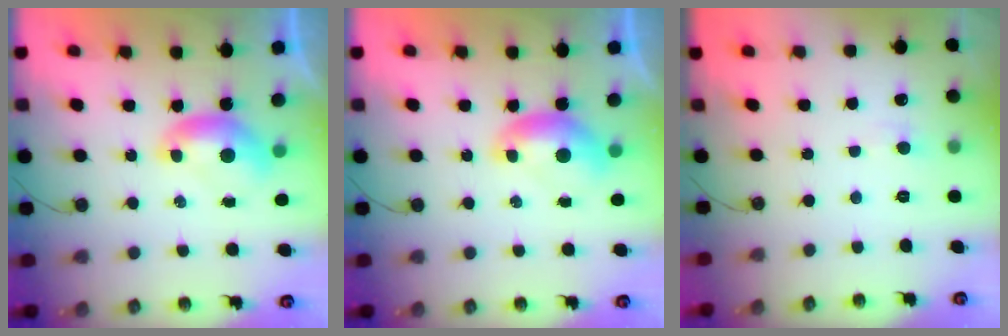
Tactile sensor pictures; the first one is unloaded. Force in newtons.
{"total": 0.6, "press": 0.6, "slide": 0.2}
{"total": 0.6, "press": 0.5, "slide": 0.4}